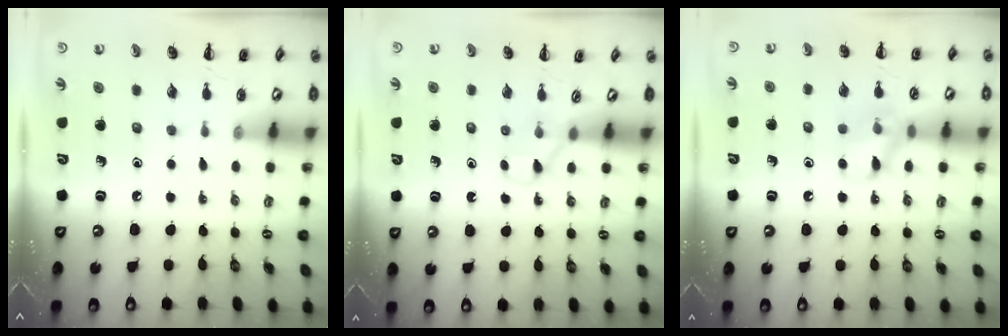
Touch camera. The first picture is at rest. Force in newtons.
{"total": 2.8, "press": 2.6, "slide": 1.0}
{"total": 9.5, "press": 9.4, "slide": 1.5}